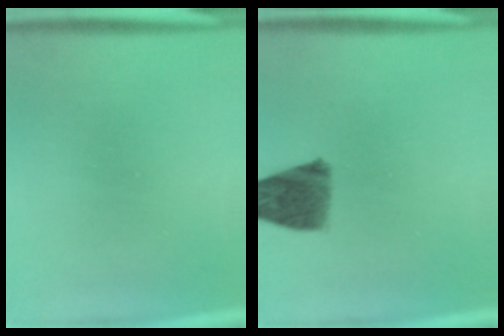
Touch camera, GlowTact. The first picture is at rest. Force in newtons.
{"total": 8.2}